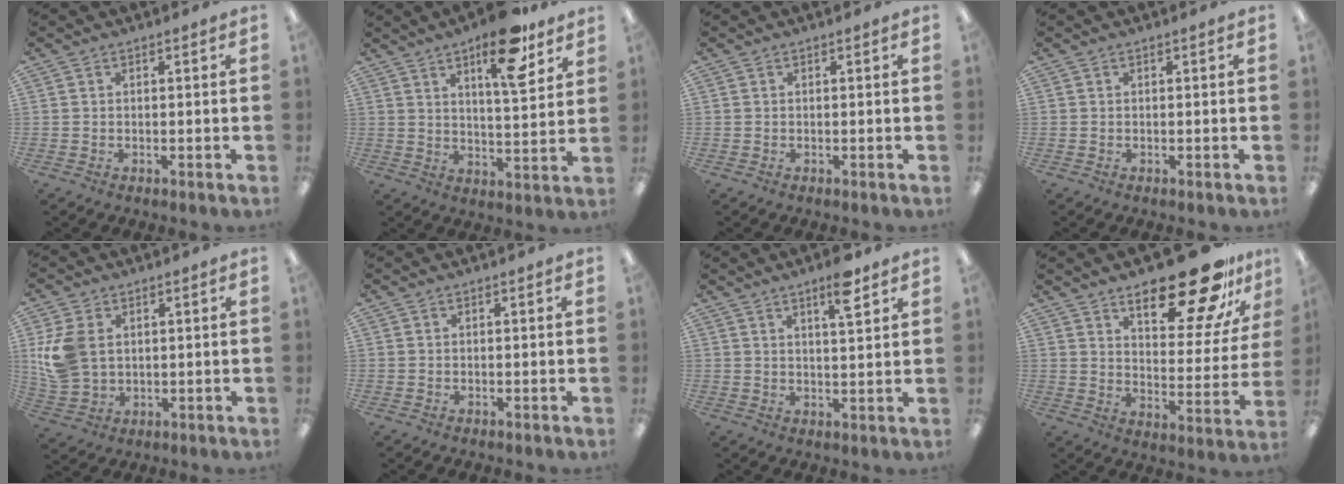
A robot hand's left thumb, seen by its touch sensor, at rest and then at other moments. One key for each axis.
{"total": 14.7, "fx": 9.2, "fy": 4.8, "fz": 10.4, "tx": -0.146, "ty": -0.045, "tz": 0.147}
{"total": 0.0}
{"total": 0.0}
{"total": 10.5, "fx": 2.4, "fy": 8.0, "fz": 6.4, "tx": -0.150, "ty": 0.008, "tz": 0.047}
{"total": 0.0}
{"total": 7.0, "fx": 4.5, "fy": 1.7, "fz": 5.1, "tx": -0.071, "ty": -0.019, "tz": 0.068}
{"total": 22.5, "fx": 16.3, "fy": 7.7, "fz": 13.6, "tx": -0.181, "ty": -0.108, "tz": 0.262}